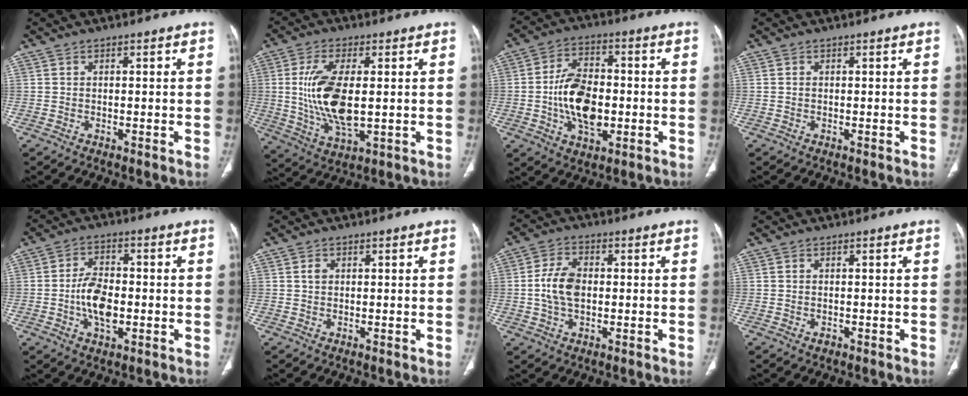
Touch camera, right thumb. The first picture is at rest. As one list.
[{"total": 13.3, "force": [0.6, 5.8, 12.0], "torque": [-0.245, -0.016, 0.020]}, {"total": 13.1, "force": [-1.7, 7.9, 10.3], "torque": [-0.162, 0.015, -0.028]}, {"total": 0.0}, {"total": 8.3, "force": [-1.5, 4.7, 6.7], "torque": [-0.113, 0.010, -0.029]}, {"total": 1.2, "force": [0.3, 0.9, 0.7], "torque": [-0.012, 0.003, 0.006]}, {"total": 7.5, "force": [-0.1, 4.7, 5.8], "torque": [-0.112, 0.010, -0.004]}, {"total": 0.8, "force": [-0.4, 0.6, 0.5], "torque": [-0.007, 0.002, -0.004]}]